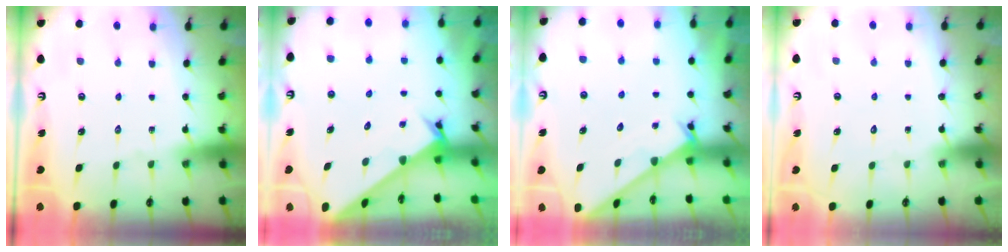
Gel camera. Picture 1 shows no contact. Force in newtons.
{"total": 2.7, "press": 2.7, "slide": 0.2}
{"total": 2.6, "press": 2.6, "slide": 0.2}
{"total": 1.5, "press": 1.5, "slide": 0.0}